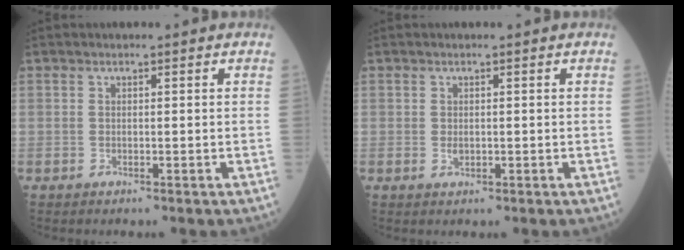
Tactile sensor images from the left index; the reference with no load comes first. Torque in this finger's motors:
{"motor_torque": [0.03, 0.01, 0.01, 0.00]}